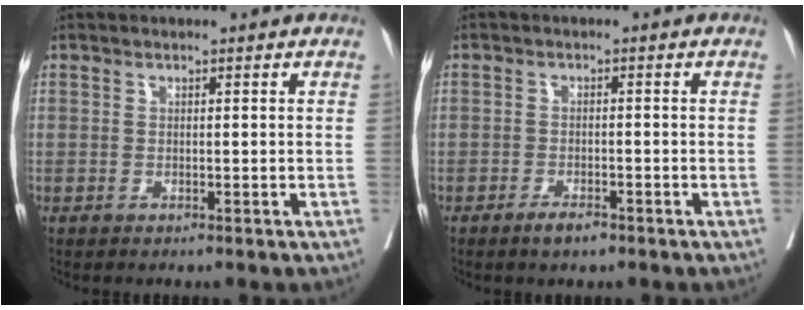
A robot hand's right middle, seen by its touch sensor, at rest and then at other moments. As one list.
[{"total": 2.3, "force": [-1.7, 0.6, 1.4], "torque": [-0.029, -0.001, -0.027]}]